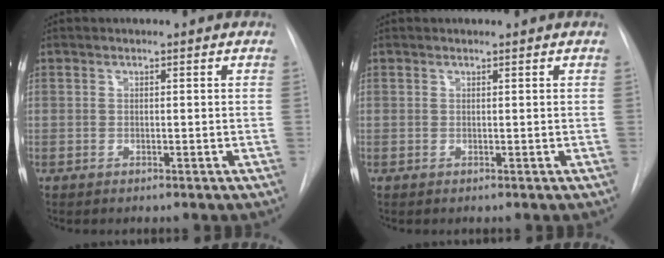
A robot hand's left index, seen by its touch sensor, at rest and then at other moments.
{"total": 0.6, "force": [-0.6, -0.1, -0.2], "torque": [0.002, -0.008, -0.008]}